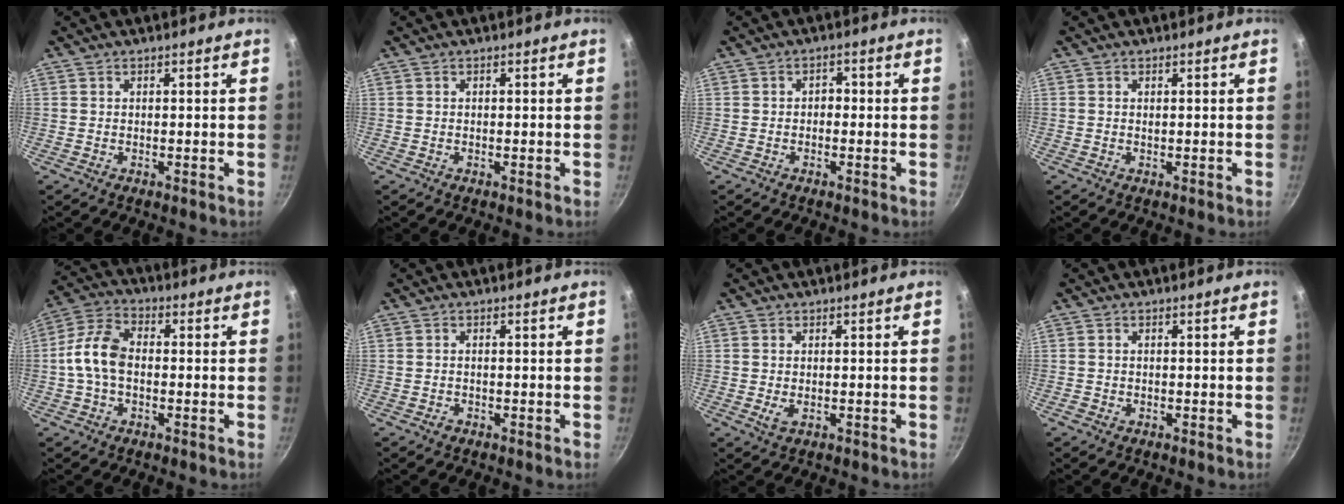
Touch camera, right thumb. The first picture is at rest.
{"total": 0.0}
{"total": 1.7, "force": [-0.4, 1.3, 1.0], "torque": [-0.009, 0.008, -0.009]}
{"total": 0.0}
{"total": 9.3, "force": [-0.7, 5.8, 7.3], "torque": [-0.137, 0.035, -0.027]}
{"total": 0.9, "force": [-0.6, 0.6, 0.4], "torque": [-0.009, 0.004, -0.010]}
{"total": 2.0, "force": [-0.3, 1.1, 1.6], "torque": [-0.032, -0.003, -0.002]}
{"total": 0.6, "force": [-0.3, 0.5, 0.1], "torque": [-0.005, 0.003, -0.006]}